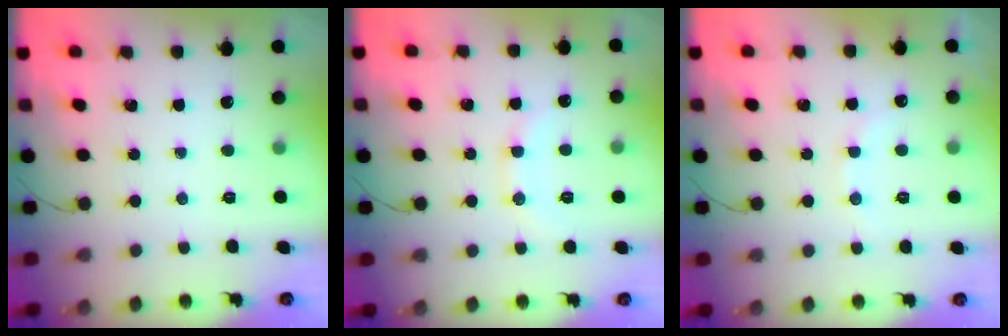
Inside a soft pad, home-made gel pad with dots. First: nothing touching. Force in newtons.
{"total": 8.1, "press": 8.0, "slide": 1.3}
{"total": 6.6, "press": 6.5, "slide": 1.1}